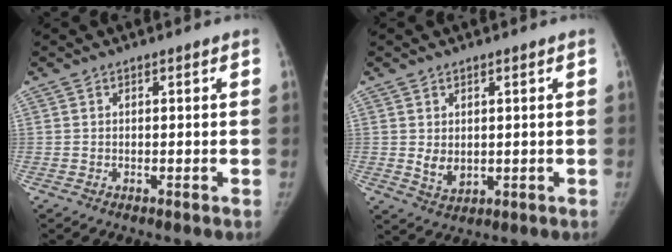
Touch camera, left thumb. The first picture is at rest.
{"total": 3.7, "force": [0.8, 2.5, 2.6], "torque": [-0.036, -0.014, 0.024]}